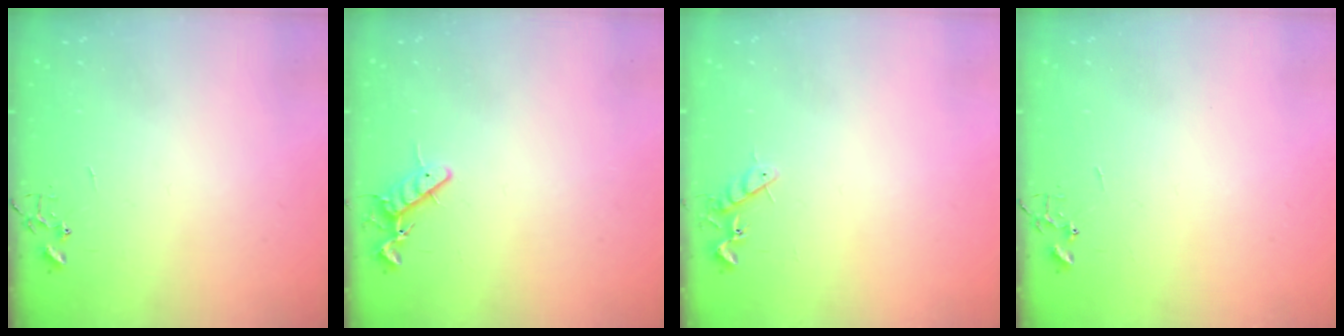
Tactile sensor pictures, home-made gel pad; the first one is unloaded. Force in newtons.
{"total": 8.6, "press": 8.5, "slide": 1.3}
{"total": 7.0, "press": 6.9, "slide": 0.9}
{"total": 0.0}